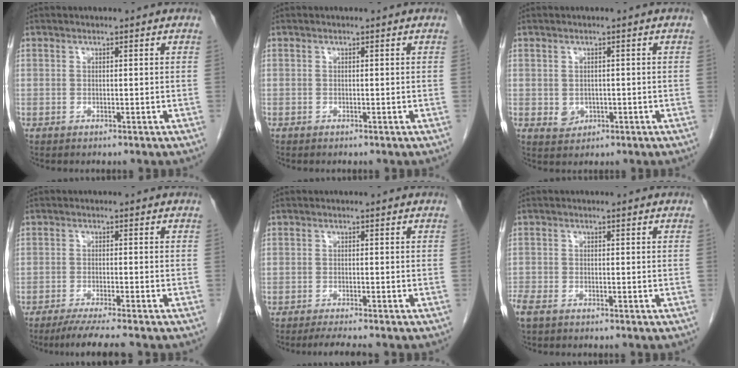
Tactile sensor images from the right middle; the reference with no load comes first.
{"total": 0.0}
{"total": 2.3, "force": [-0.4, 1.9, 1.1], "torque": [-0.019, 0.000, 0.004]}
{"total": 6.7, "force": [-5.6, -0.6, 3.5], "torque": [-0.046, -0.019, -0.090]}
{"total": 3.8, "force": [-3.2, 0.0, 1.9], "torque": [-0.031, -0.010, -0.050]}
{"total": 4.2, "force": [-3.1, 1.8, 2.2], "torque": [-0.050, -0.010, -0.055]}